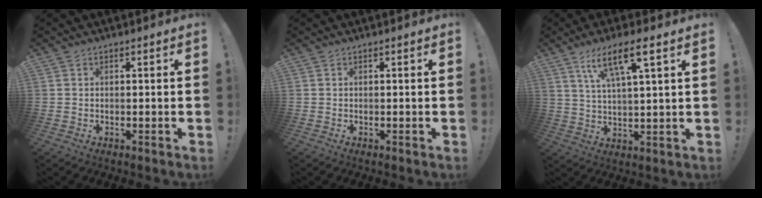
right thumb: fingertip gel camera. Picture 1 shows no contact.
{"total": 0.0}
{"total": 10.6, "force": [5.7, 1.8, 8.7], "torque": [-0.158, -0.014, 0.094]}